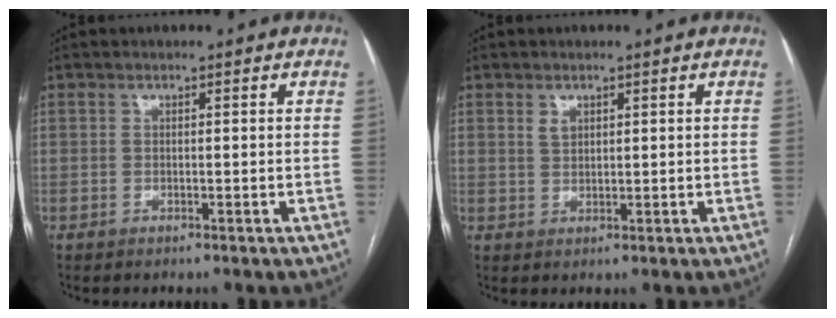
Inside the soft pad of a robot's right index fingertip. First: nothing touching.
{"total": 1.8, "force": [1.0, 1.1, 1.0], "torque": [-0.019, 0.001, 0.022]}